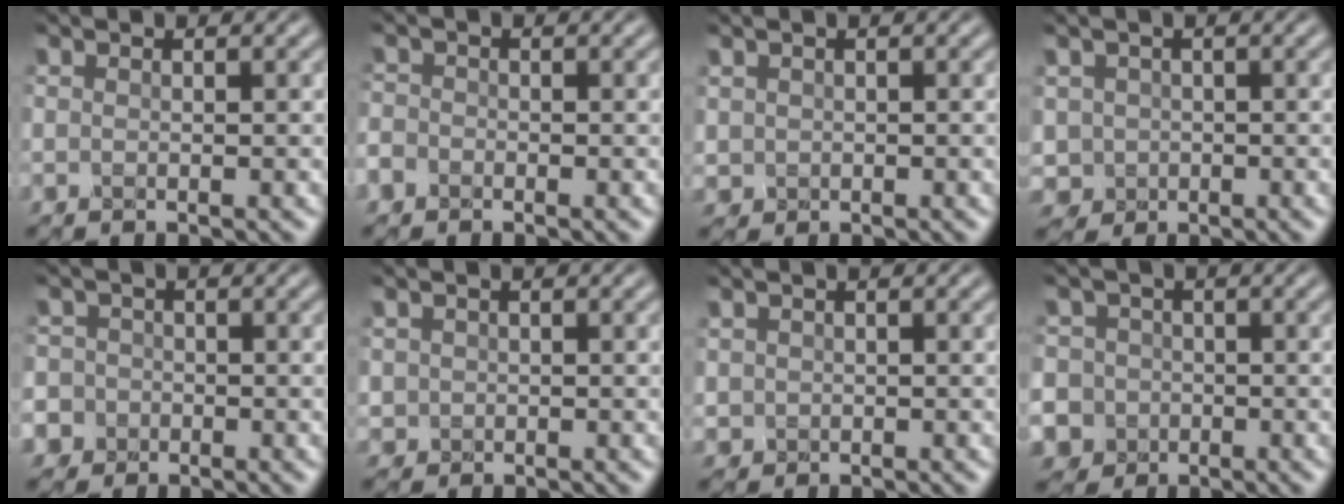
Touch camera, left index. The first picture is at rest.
{"total": 1.5, "force": [-1.0, 1.1, 0.3], "torque": [-0.002, 0.002, -0.024]}
{"total": 1.0, "force": [0.3, 0.9, 0.1], "torque": [-0.001, -0.002, 0.006]}
{"total": 1.9, "force": [-0.2, 1.9, 0.1], "torque": [0.005, -0.004, -0.001]}
{"total": 6.4, "force": [-2.7, 5.7, 1.1], "torque": [-0.030, -0.010, -0.076]}
{"total": 1.1, "force": [0.0, 1.0, 0.1], "torque": [0.006, -0.003, -0.002]}
{"total": 0.9, "force": [0.2, 0.9, 0.1], "torque": [0.000, -0.003, 0.004]}
{"total": 9.6, "force": [-2.8, 8.9, 2.1], "torque": [-0.066, -0.003, -0.087]}